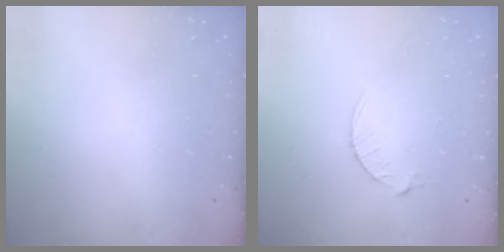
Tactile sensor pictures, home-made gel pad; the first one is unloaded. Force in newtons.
{"total": 3.0, "press": 3.0, "slide": 0.4}